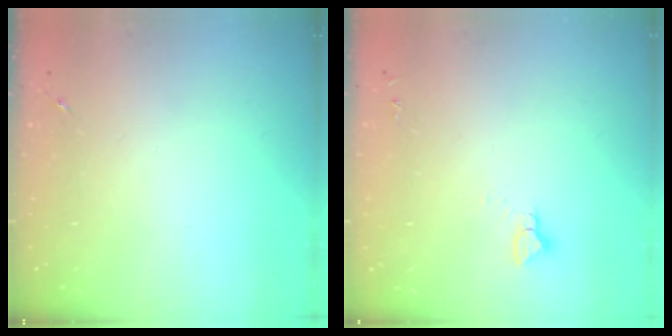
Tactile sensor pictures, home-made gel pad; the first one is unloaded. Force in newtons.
{"total": 3.3, "press": 3.3, "slide": 0.2}